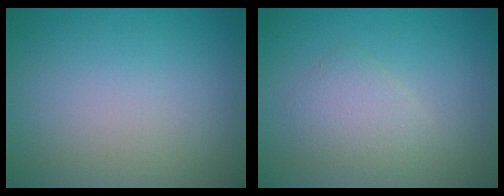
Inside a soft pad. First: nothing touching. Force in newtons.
{"total": 2.3, "press": 2.3, "slide": 0.0}